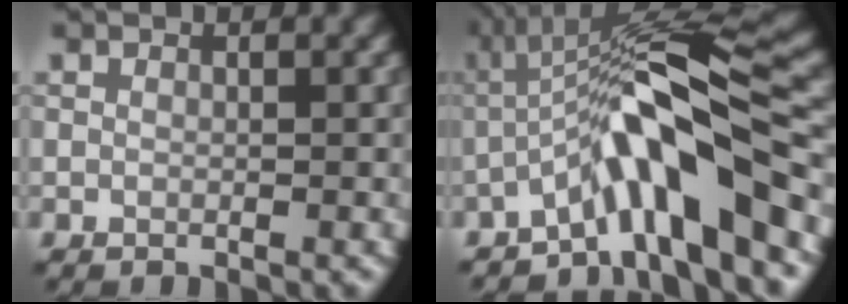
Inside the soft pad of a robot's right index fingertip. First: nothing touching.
{"total": 9.3, "force": [-3.9, 1.5, 8.3], "torque": [-0.130, 0.021, -0.077]}